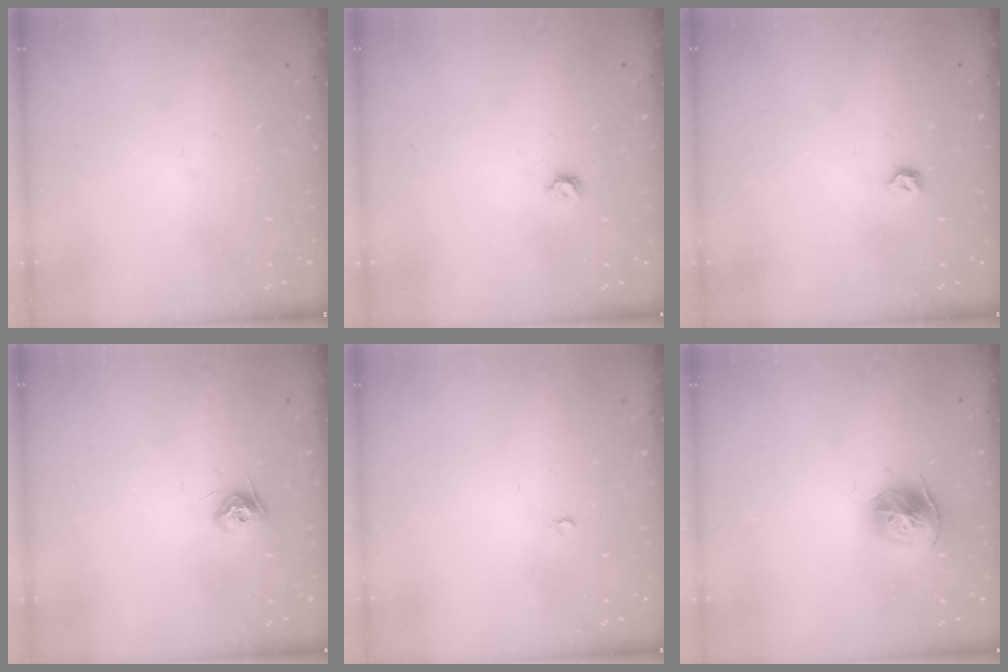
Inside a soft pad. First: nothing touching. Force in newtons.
{"total": 3.9, "press": 3.8, "slide": 0.7}
{"total": 4.0, "press": 4.0, "slide": 0.8}
{"total": 8.1, "press": 8.1, "slide": 0.2}
{"total": 2.1, "press": 2.1, "slide": 0.2}
{"total": 12.5, "press": 12.4, "slide": 1.3}